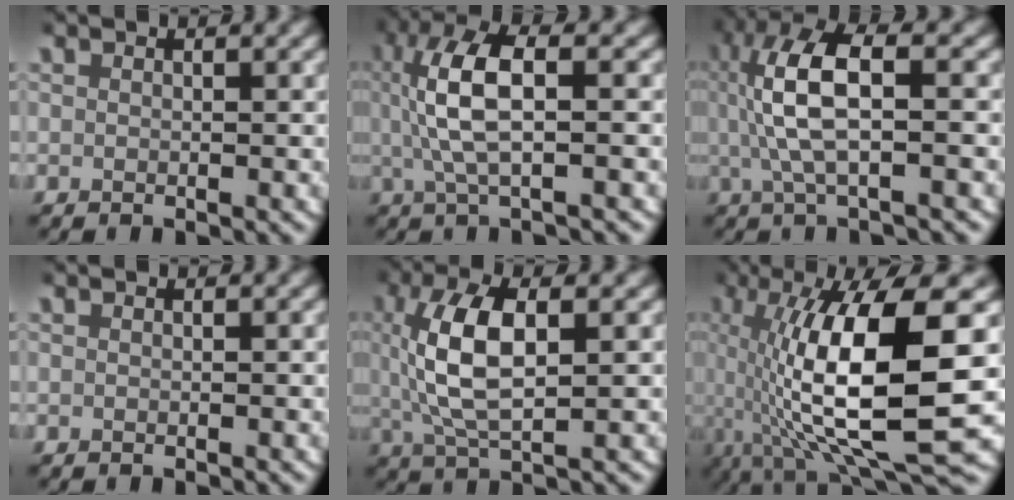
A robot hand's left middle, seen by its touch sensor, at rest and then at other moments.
{"total": 6.5, "force": [0.5, 2.2, 6.1], "torque": [-0.126, 0.013, 0.005]}
{"total": 7.3, "force": [0.6, 2.5, 6.8], "torque": [-0.140, 0.009, 0.007]}
{"total": 0.0}
{"total": 7.0, "force": [1.0, 2.8, 6.4], "torque": [-0.133, 0.005, 0.021]}
{"total": 14.9, "force": [-0.7, 4.8, 14.1], "torque": [-0.238, -0.007, 0.000]}